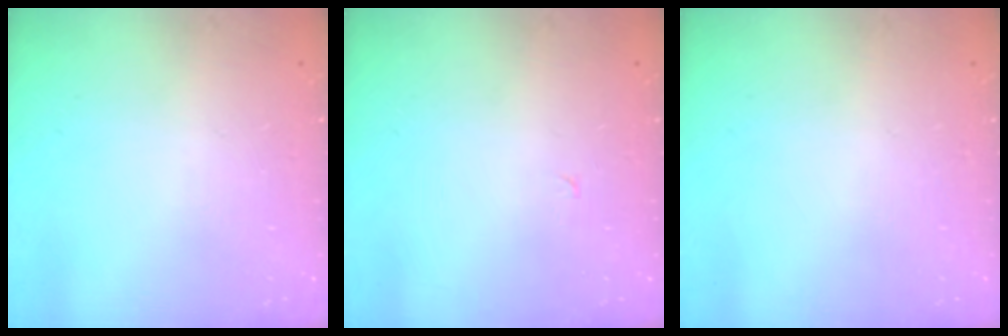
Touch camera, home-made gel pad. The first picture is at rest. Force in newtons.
{"total": 0.0}
{"total": 0.0}